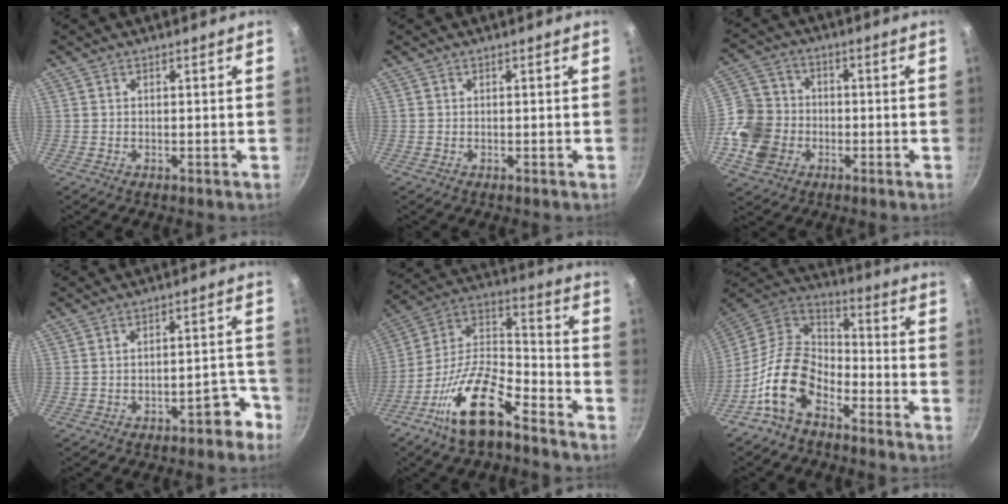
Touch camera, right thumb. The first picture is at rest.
{"total": 0.0}
{"total": 12.3, "force": [-3.5, 10.3, 5.6], "torque": [-0.092, 0.029, -0.079]}
{"total": 6.0, "force": [-4.0, 2.6, 3.6], "torque": [-0.017, 0.060, -0.038]}
{"total": 17.9, "force": [-10.9, 7.0, 12.4], "torque": [-0.217, 0.084, -0.218]}
{"total": 14.0, "force": [-7.6, 8.4, 8.2], "torque": [-0.135, 0.069, -0.168]}